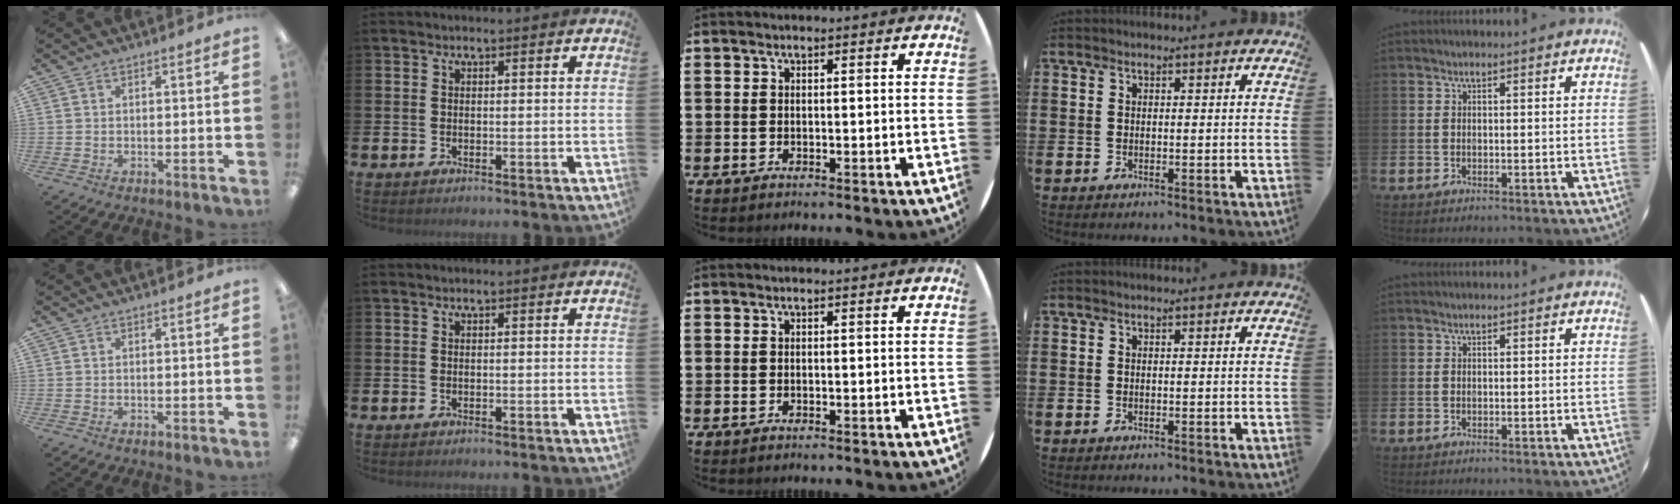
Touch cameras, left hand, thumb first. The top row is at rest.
{}